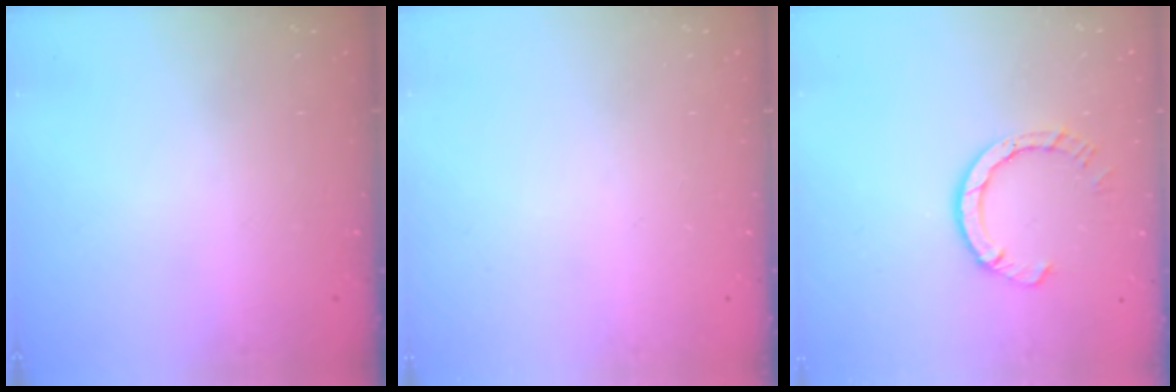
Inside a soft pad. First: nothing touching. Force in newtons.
{"total": 0.0}
{"total": 6.8, "press": 6.7, "slide": 0.7}